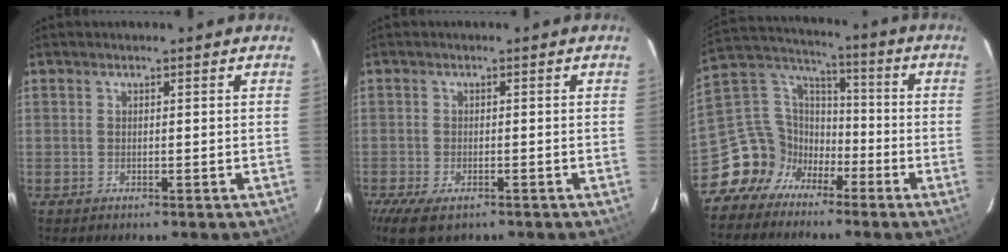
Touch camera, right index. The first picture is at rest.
{"total": 7.7, "force": [-4.9, 3.5, 4.8], "torque": [-0.117, -0.033, -0.085]}
{"total": 11.9, "force": [-7.7, 8.6, 2.7], "torque": [-0.071, 0.050, -0.146]}